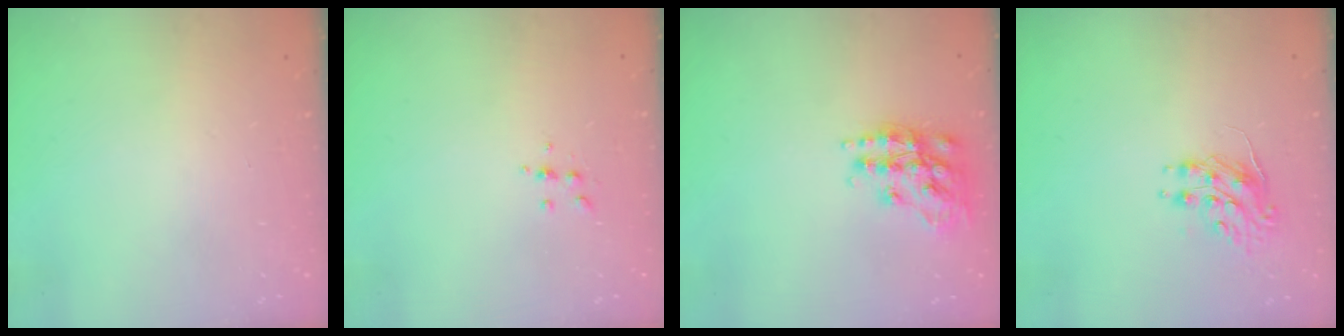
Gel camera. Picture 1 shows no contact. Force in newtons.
{"total": 4.9, "press": 4.8, "slide": 1.1}
{"total": 17.2, "press": 17.2, "slide": 1.2}
{"total": 8.5, "press": 8.4, "slide": 0.6}